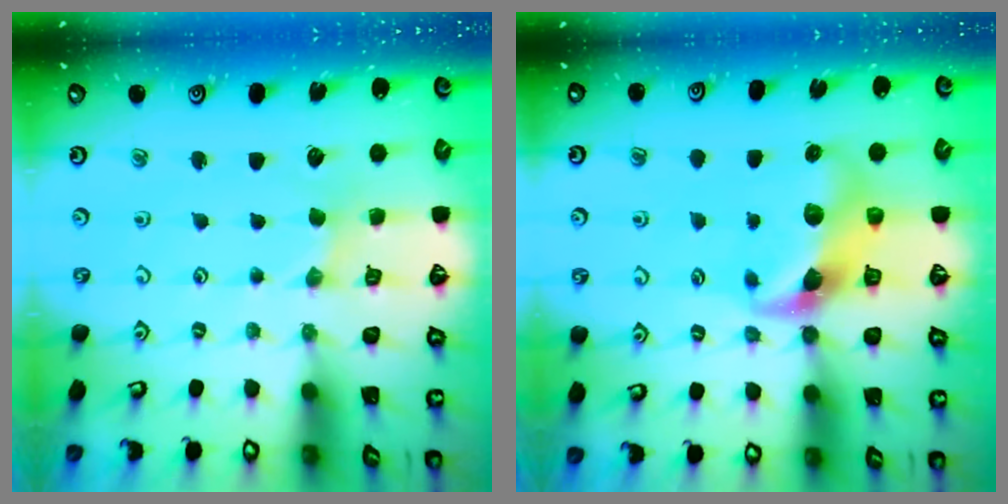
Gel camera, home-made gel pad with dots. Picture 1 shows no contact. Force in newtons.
{"total": 9.9, "press": 9.7, "slide": 1.6}